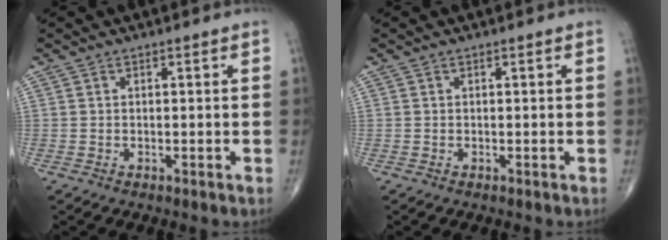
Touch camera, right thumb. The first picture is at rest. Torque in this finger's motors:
{"motor_torque": [-0.01, -0.03, 0.00, -0.03, 0.02]}